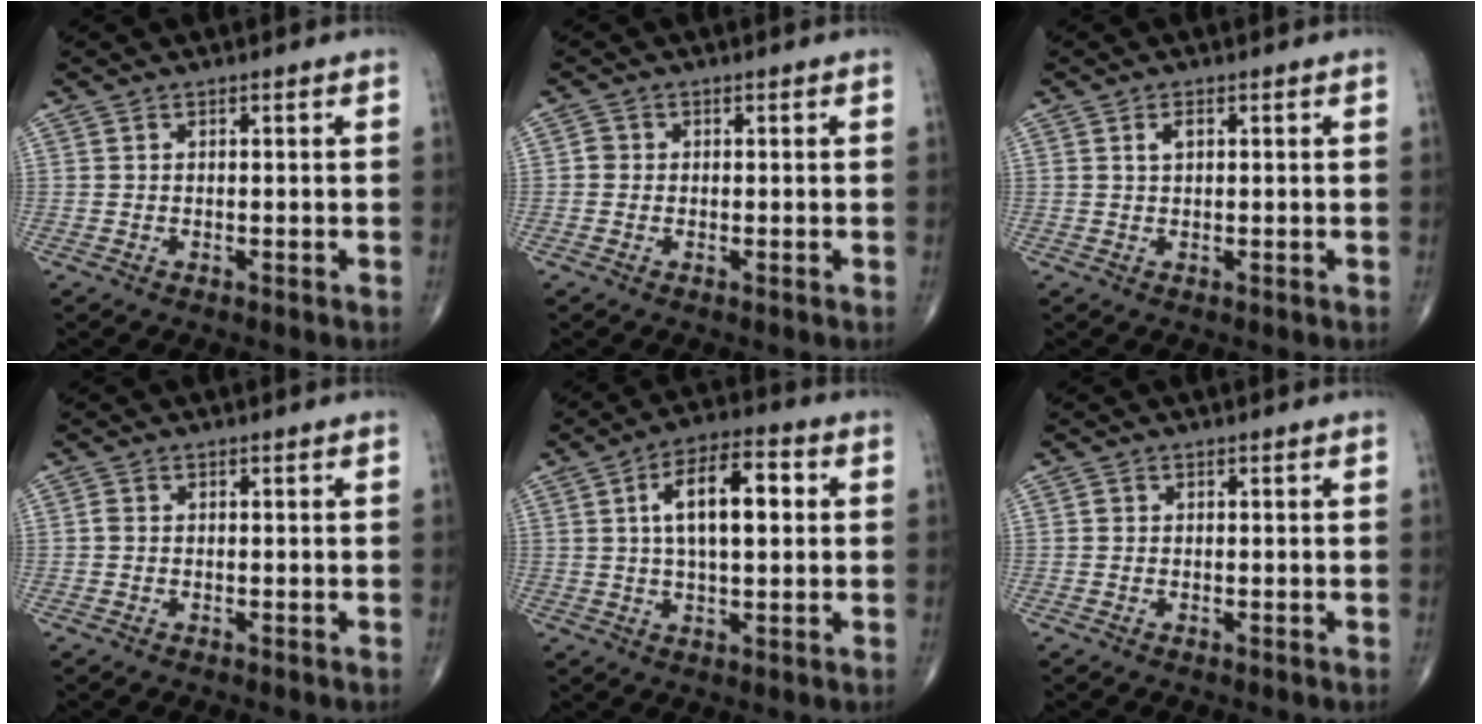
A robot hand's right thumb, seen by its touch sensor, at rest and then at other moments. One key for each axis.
{"total": 1.4, "fx": -0.1, "fy": 1.3, "fz": 0.5, "tx": 0.000, "ty": 0.004, "tz": -0.006}
{"total": 1.6, "fx": 0.5, "fy": 0.8, "fz": 1.2, "tx": -0.022, "ty": 0.002, "tz": 0.010}
{"total": 0.8, "fx": -0.1, "fy": 0.7, "fz": 0.5, "tx": -0.007, "ty": 0.001, "tz": -0.005}
{"total": 12.1, "fx": 2.3, "fy": 5.4, "fz": 10.6, "tx": -0.167, "ty": 0.015, "tz": 0.034}
{"total": 0.6, "fx": 0.0, "fy": 0.5, "fz": 0.2, "tx": 0.000, "ty": 0.002, "tz": -0.001}